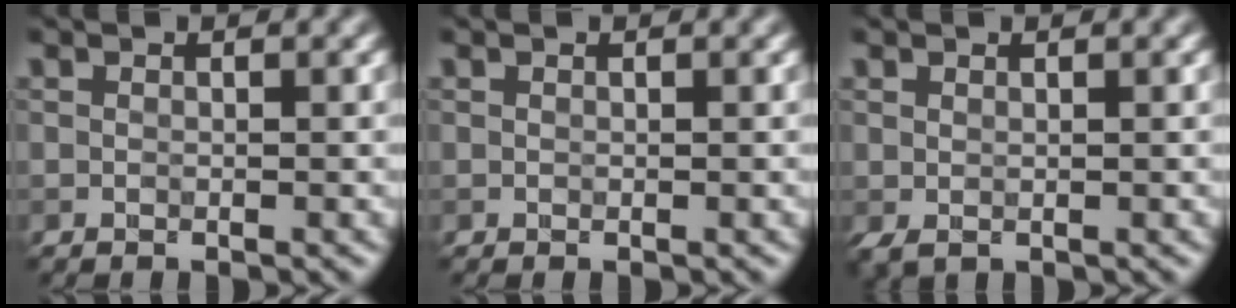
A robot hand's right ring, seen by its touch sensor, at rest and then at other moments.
{"total": 0.0}
{"total": 1.3, "force": [-0.3, 0.9, 0.9], "torque": [-0.017, -0.005, -0.005]}